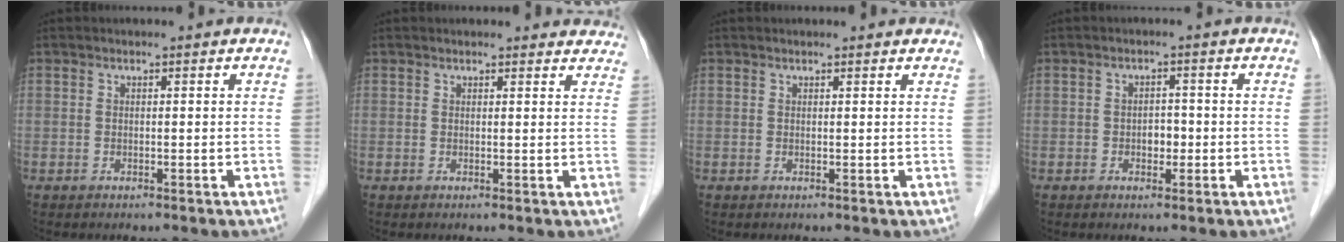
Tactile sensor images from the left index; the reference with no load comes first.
{"total": 7.0, "force": [6.6, 2.0, 1.0], "torque": [0.017, 0.007, 0.048]}
{"total": 2.7, "force": [2.5, 0.7, 0.8], "torque": [-0.011, 0.018, 0.021]}
{"total": 2.0, "force": [-0.6, 1.3, 1.4], "torque": [-0.017, 0.006, -0.008]}